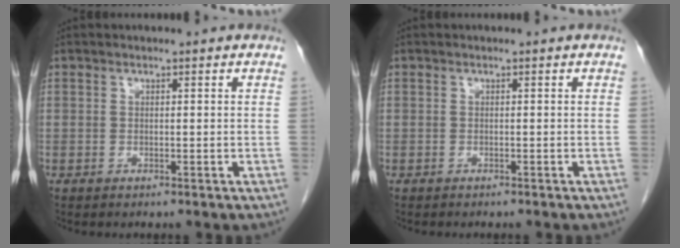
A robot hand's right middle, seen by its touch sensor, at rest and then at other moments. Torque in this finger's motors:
{"motor_torque": [0.51, -0.33, 0.04, 0.04]}